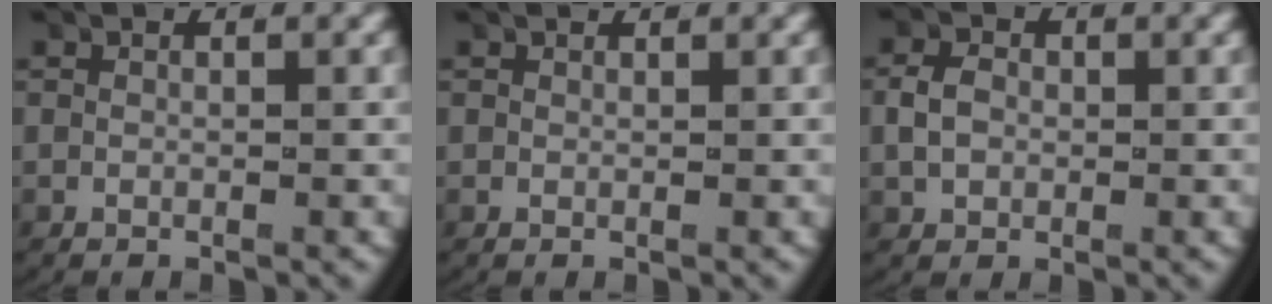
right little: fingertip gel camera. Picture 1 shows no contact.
{"total": 0.6, "force": [0.6, -0.1, -0.1], "torque": [0.006, 0.001, 0.011]}
{"total": 2.4, "force": [0.0, 2.0, 1.3], "torque": [-0.033, 0.002, 0.001]}